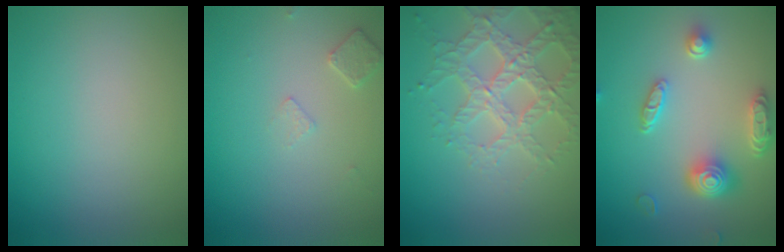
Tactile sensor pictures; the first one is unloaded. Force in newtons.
{"total": 1.5, "press": 1.4, "slide": 0.3}
{"total": 4.0, "press": 3.8, "slide": 1.0}
{"total": 4.8, "press": 3.9, "slide": 2.7}